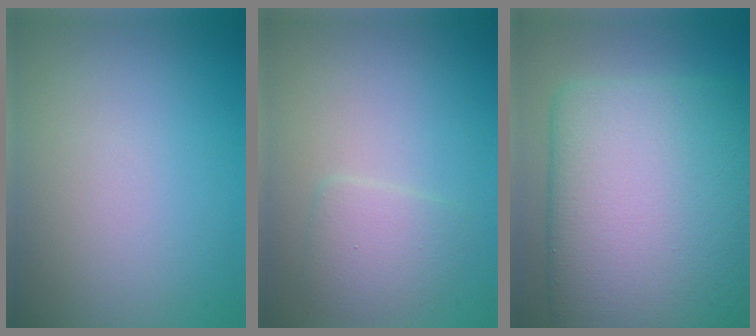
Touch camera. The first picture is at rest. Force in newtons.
{"total": 2.4, "press": 2.4, "slide": 0.0}
{"total": 17.9, "press": 17.9, "slide": 0.3}